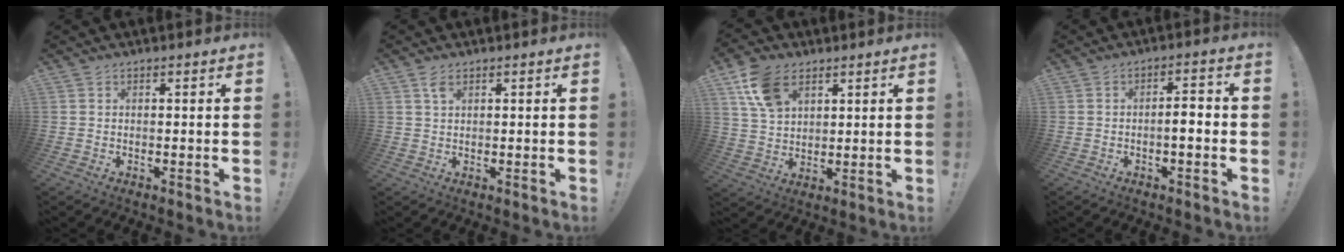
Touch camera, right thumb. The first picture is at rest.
{"total": 2.5, "force": [1.4, 1.2, 1.7], "torque": [-0.036, 0.001, 0.025]}
{"total": 11.6, "force": [6.1, 7.3, 6.7], "torque": [-0.132, -0.012, 0.121]}
{"total": 4.7, "force": [-1.5, 1.1, 4.3], "torque": [-0.071, 0.007, -0.030]}